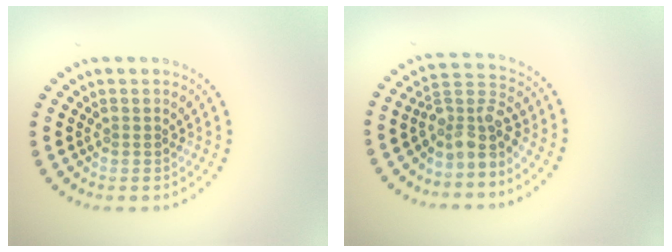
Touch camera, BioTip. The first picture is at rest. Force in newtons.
{"total": 3.7, "press": 2.8, "slide": 2.4}